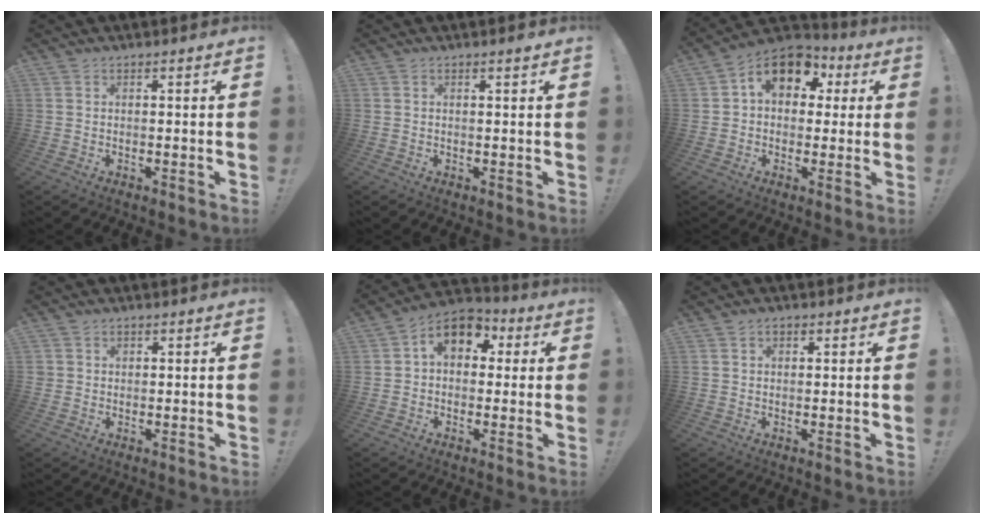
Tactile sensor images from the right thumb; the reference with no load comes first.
{"total": 1.0, "force": [0.6, -0.2, 0.8], "torque": [-0.006, -0.004, 0.008]}
{"total": 13.2, "force": [4.7, 9.3, 8.0], "torque": [-0.113, -0.007, 0.089]}
{"total": 1.3, "force": [0.5, 1.2, 0.2], "torque": [0.005, -0.002, 0.007]}
{"total": 10.0, "force": [3.1, 7.1, 6.4], "torque": [-0.087, 0.001, 0.059]}
{"total": 1.6, "force": [0.7, 1.2, 0.8], "torque": [-0.007, 0.000, 0.011]}